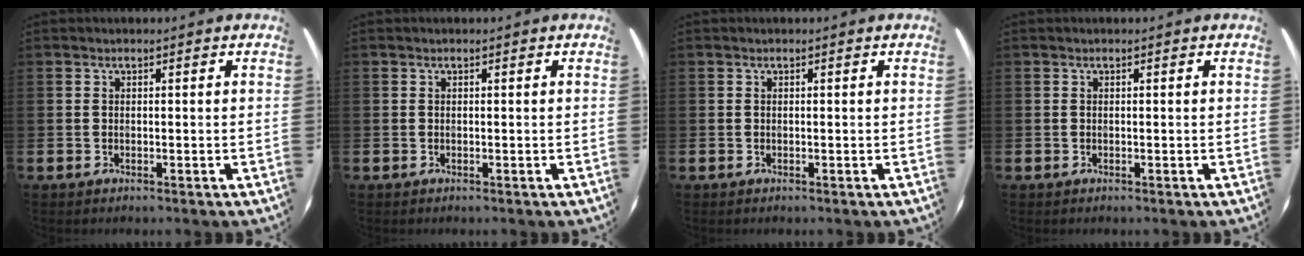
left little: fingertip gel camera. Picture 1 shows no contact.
{"total": 0.0}
{"total": 0.0}
{"total": 0.0}